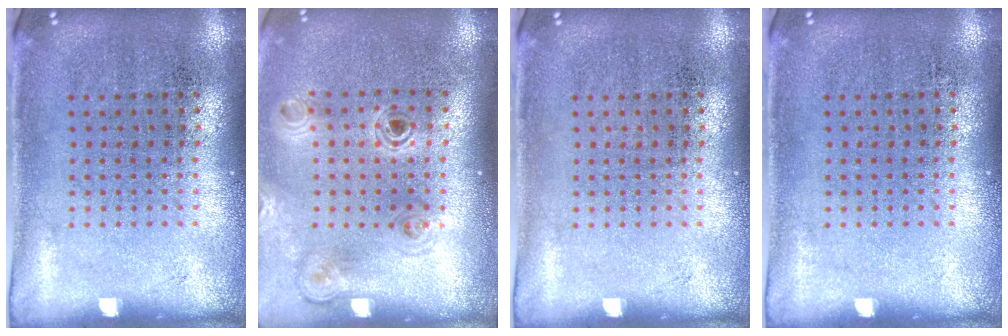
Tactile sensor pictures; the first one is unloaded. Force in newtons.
{"total": 1.1, "press": 1.1, "slide": 0.2}
{"total": 0.0}
{"total": 0.0}